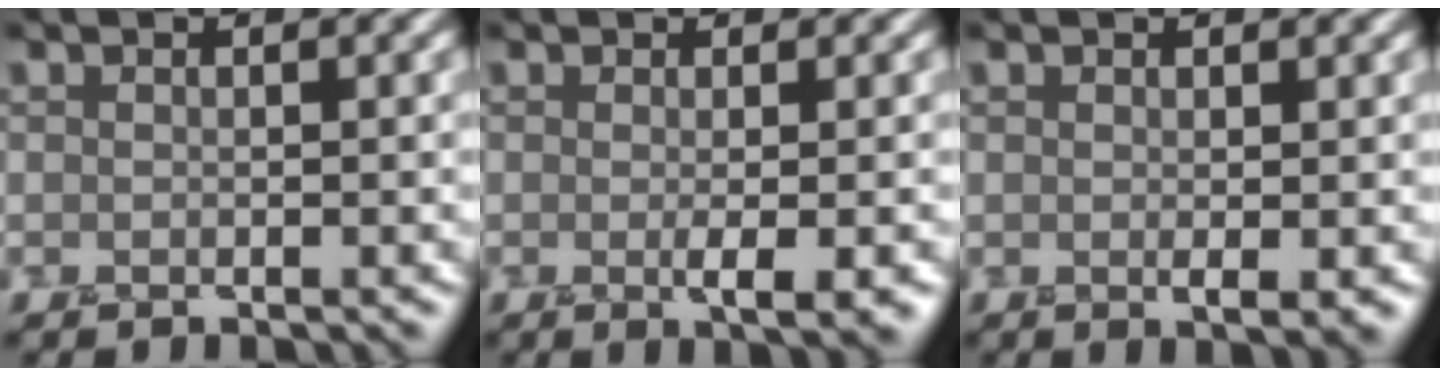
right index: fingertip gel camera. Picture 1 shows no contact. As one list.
[{"total": 2.7, "force": [-0.4, 0.6, 2.6], "torque": [-0.033, -0.002, -0.006]}, {"total": 1.3, "force": [0.1, 0.3, 1.2], "torque": [-0.019, -0.006, 0.003]}]